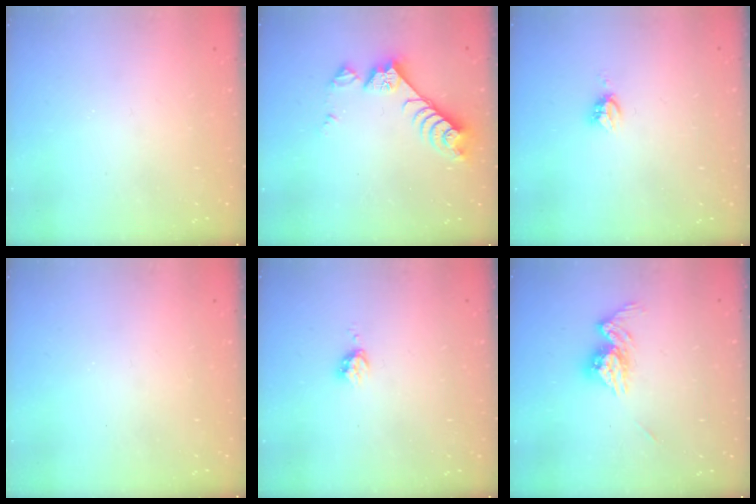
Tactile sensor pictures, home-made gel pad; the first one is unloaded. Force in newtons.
{"total": 8.8, "press": 8.8, "slide": 0.4}
{"total": 4.1, "press": 4.1, "slide": 0.2}
{"total": 0.0}
{"total": 3.6, "press": 3.6, "slide": 0.4}
{"total": 10.6, "press": 10.5, "slide": 1.0}